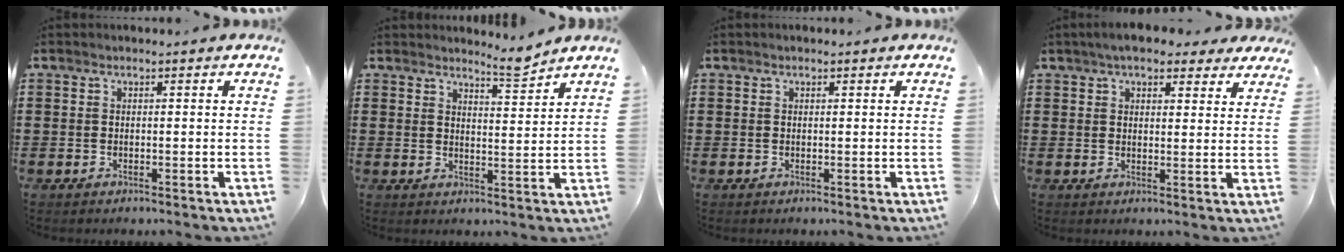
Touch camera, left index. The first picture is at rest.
{"total": 4.8, "force": [4.4, 0.1, 1.9], "torque": [-0.033, -0.020, 0.075]}
{"total": 0.0}
{"total": 5.2, "force": [4.4, 1.6, 2.2], "torque": [-0.048, 0.000, 0.079]}